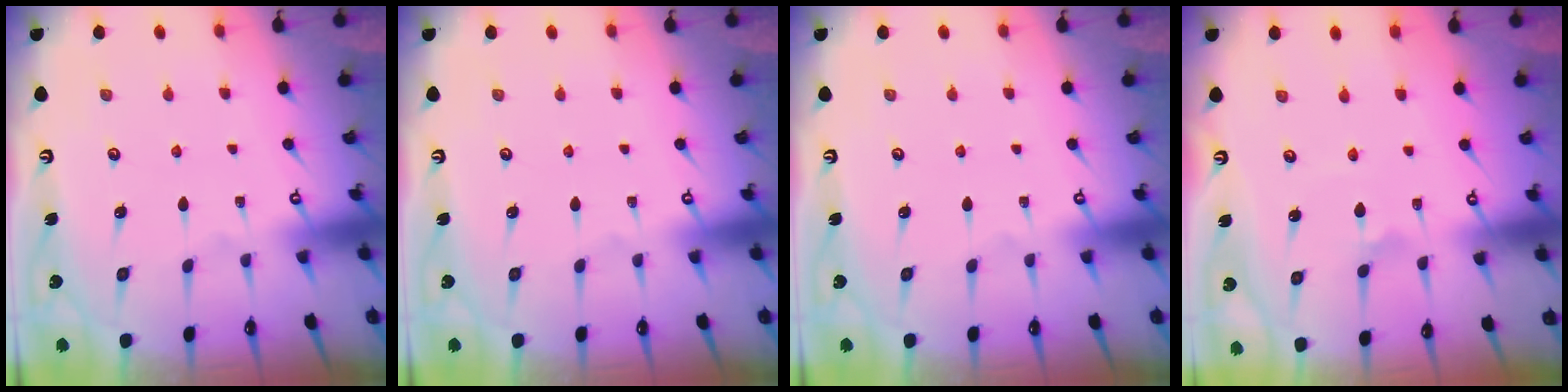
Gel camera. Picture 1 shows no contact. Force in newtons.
{"total": 0.0}
{"total": 0.0}
{"total": 1.7, "press": 1.7, "slide": 0.4}